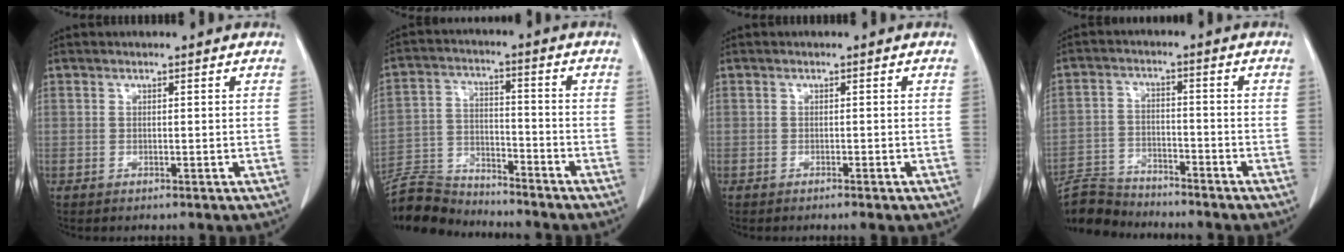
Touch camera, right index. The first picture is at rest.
{"total": 9.7, "force": [-9.4, 2.2, 1.2], "torque": [-0.024, 0.002, -0.177]}
{"total": 0.8, "force": [-0.6, -0.1, 0.5], "torque": [-0.014, -0.001, -0.008]}
{"total": 8.0, "force": [-7.8, 1.6, 0.1], "torque": [-0.005, -0.005, -0.145]}